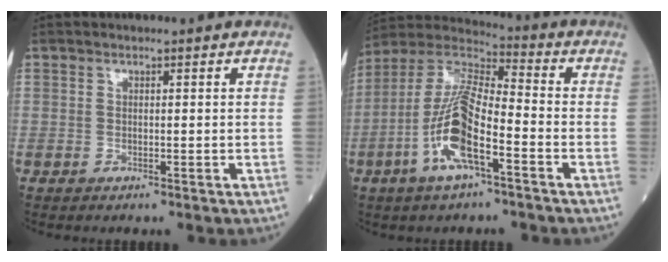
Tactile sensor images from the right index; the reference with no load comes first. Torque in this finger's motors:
{"motor_torque": [1.94, -0.20, 1.00, 0.21]}